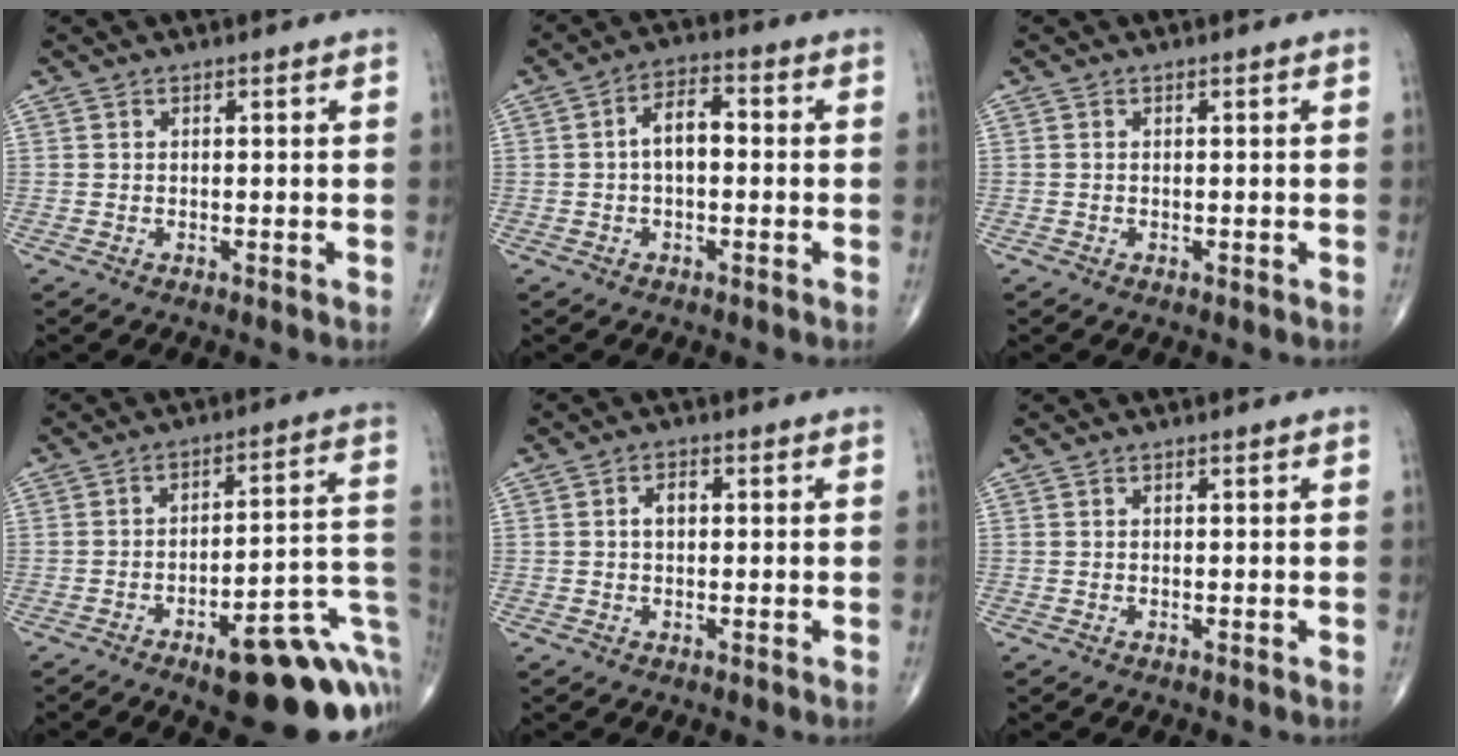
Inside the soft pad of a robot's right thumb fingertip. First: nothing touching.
{"total": 5.9, "force": [-0.2, 3.2, 5.0], "torque": [-0.079, 0.025, -0.013]}
{"total": 0.0}
{"total": 22.1, "force": [-8.4, 7.3, 19.1], "torque": [-0.166, 0.055, -0.098]}
{"total": 2.6, "force": [0.2, 1.7, 1.9], "torque": [-0.031, 0.009, 0.001]}
{"total": 0.0}